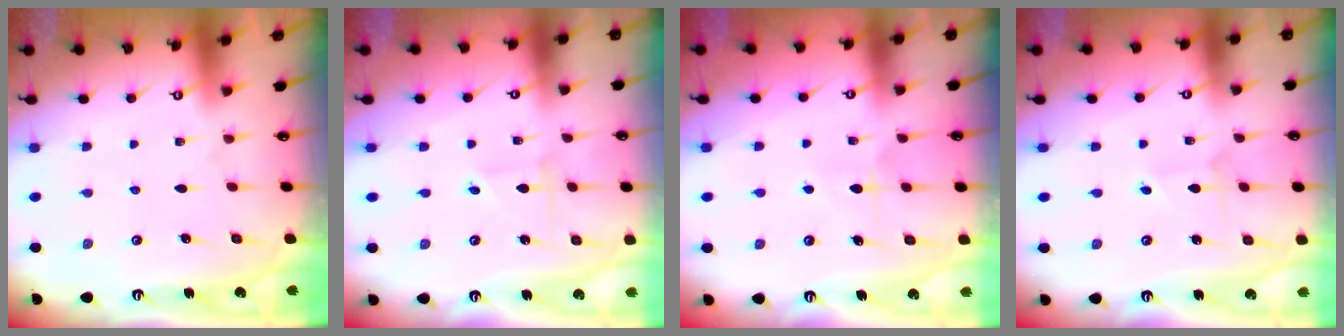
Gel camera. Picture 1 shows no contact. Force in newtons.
{"total": 0.7, "press": 0.7, "slide": 0.0}
{"total": 5.9, "press": 5.9, "slide": 0.3}
{"total": 2.0, "press": 2.0, "slide": 0.2}